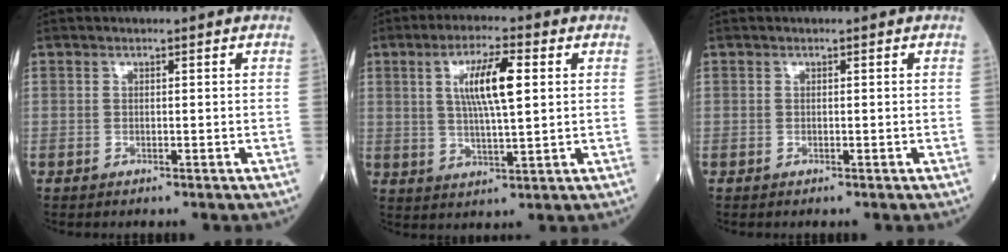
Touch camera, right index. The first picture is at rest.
{"total": 8.7, "force": [2.3, 1.3, 8.3], "torque": [-0.153, 0.008, 0.042]}
{"total": 0.0}